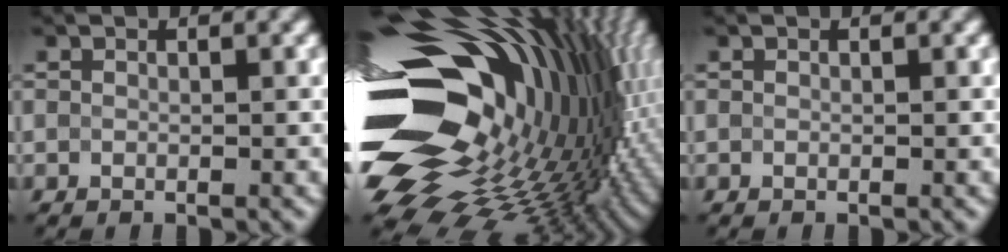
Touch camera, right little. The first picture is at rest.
{"total": 20.9, "force": [0.2, 12.7, 16.7], "torque": [-0.300, -0.027, 0.003]}
{"total": 0.0}